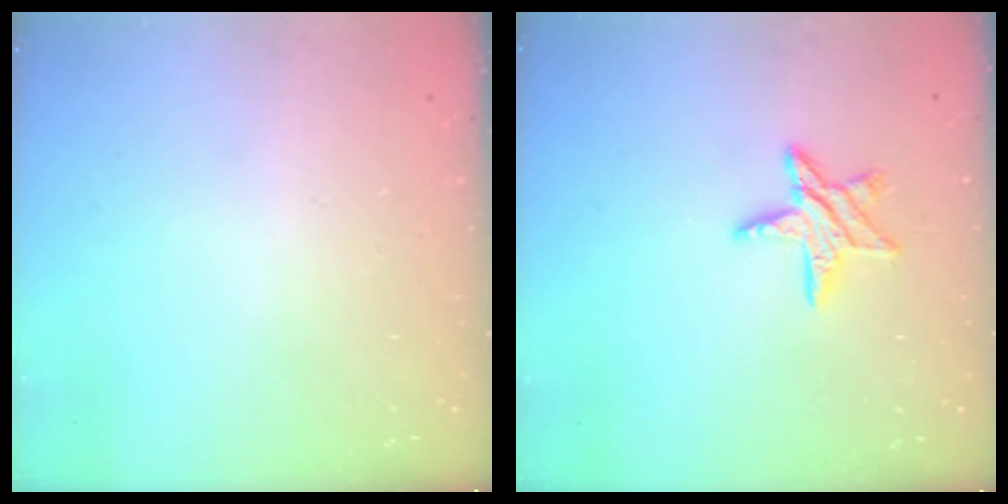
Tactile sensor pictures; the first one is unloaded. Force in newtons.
{"total": 8.9, "press": 8.9, "slide": 0.6}